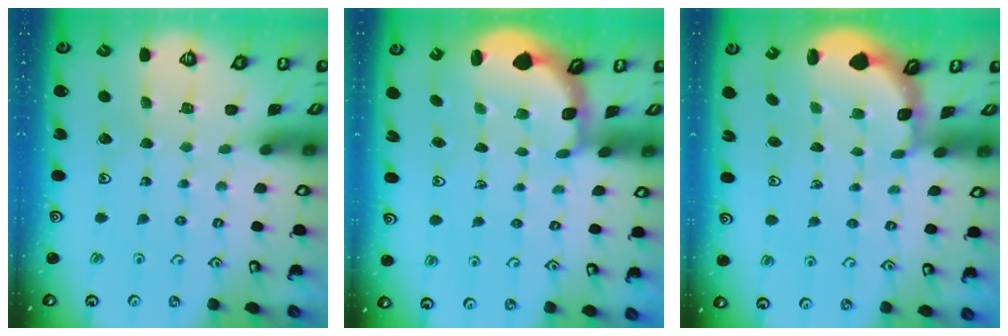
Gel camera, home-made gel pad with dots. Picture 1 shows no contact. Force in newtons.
{"total": 3.0, "press": 2.0, "slide": 2.2}
{"total": 1.9, "press": 1.5, "slide": 1.1}